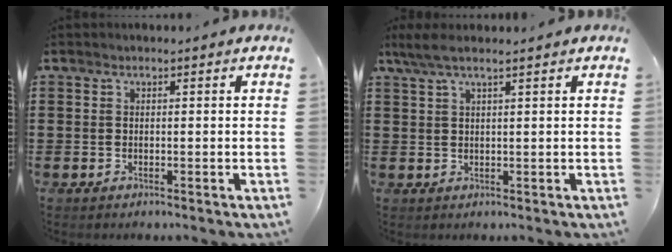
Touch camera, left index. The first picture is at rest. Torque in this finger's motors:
{"motor_torque": [-0.07, 0.03, 0.17, 0.01]}